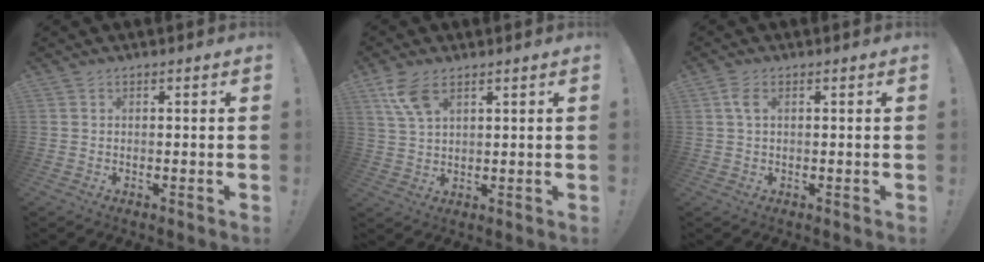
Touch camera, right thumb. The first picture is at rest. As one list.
[{"total": 8.0, "force": [4.6, 3.4, 5.5], "torque": [-0.096, -0.016, 0.089]}, {"total": 3.2, "force": [0.9, 1.5, 2.7], "torque": [-0.063, 0.003, 0.014]}]